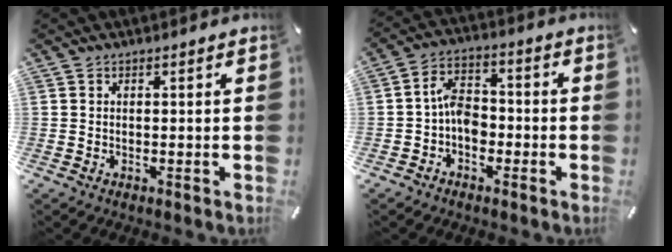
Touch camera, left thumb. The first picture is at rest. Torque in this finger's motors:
{"motor_torque": [0.07, -0.02, 0.48, 0.43, 0.07]}